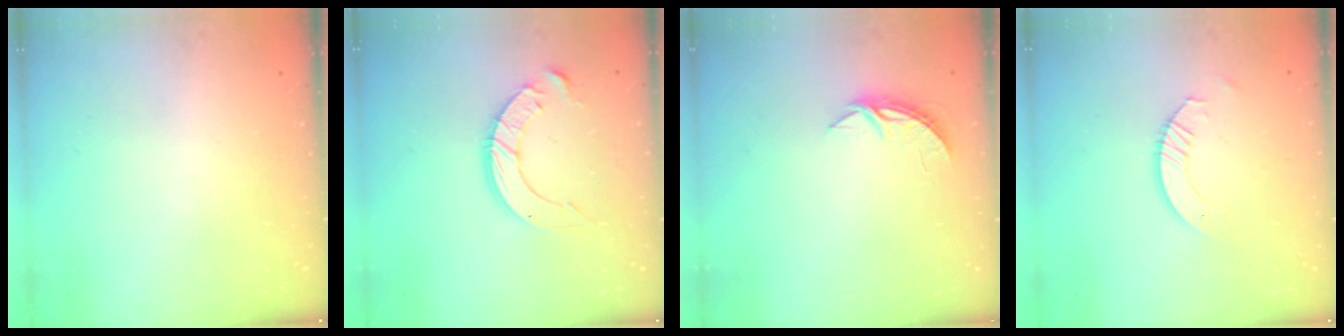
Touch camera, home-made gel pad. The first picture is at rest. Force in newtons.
{"total": 10.2, "press": 10.2, "slide": 1.0}
{"total": 3.7, "press": 3.7, "slide": 0.3}
{"total": 3.8, "press": 3.8, "slide": 0.4}